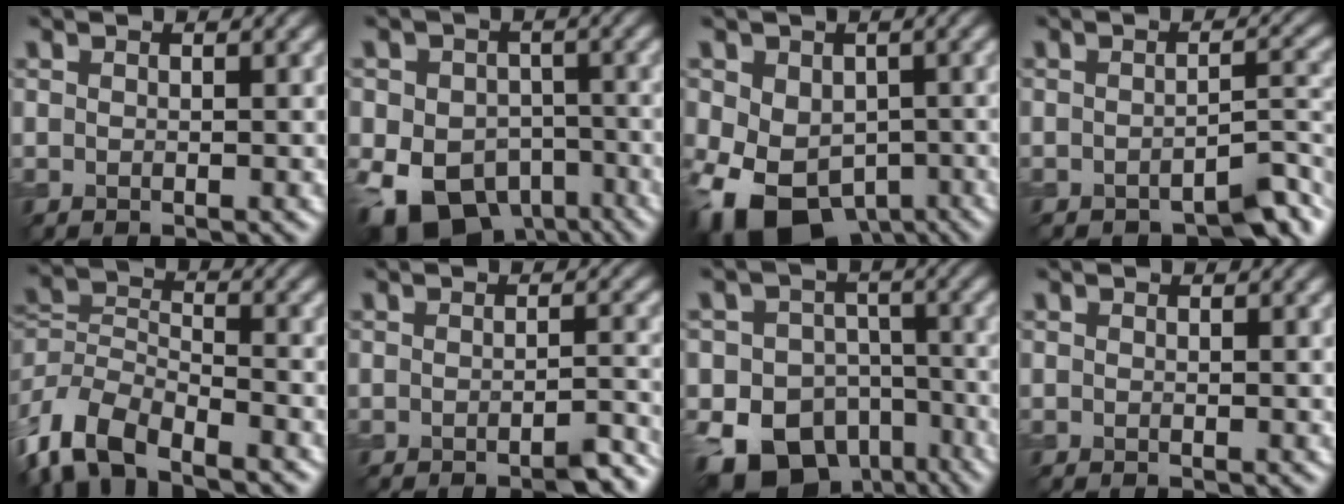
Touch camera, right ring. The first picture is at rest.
{"total": 11.7, "force": [-5.6, 8.1, 6.4], "torque": [-0.100, -0.033, -0.091]}
{"total": 10.3, "force": [-4.5, 7.0, 6.0], "torque": [-0.107, -0.039, -0.066]}
{"total": 3.2, "force": [-2.2, 1.0, 2.1], "torque": [-0.027, 0.002, -0.030]}
{"total": 8.1, "force": [-5.5, 3.8, 4.5], "torque": [-0.095, -0.005, -0.118]}
{"total": 2.4, "force": [-1.8, 0.5, 1.5], "torque": [-0.014, 0.002, -0.027]}
{"total": 15.2, "force": [-8.7, 11.0, 5.9], "torque": [-0.082, -0.052, -0.140]}
{"total": 0.0}